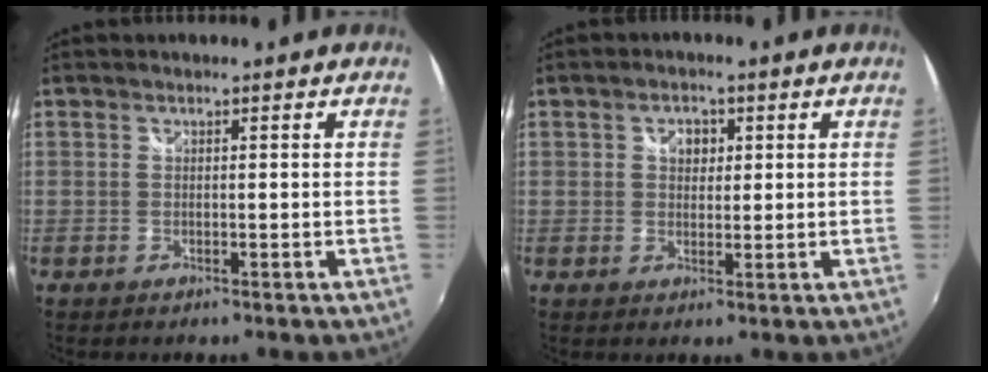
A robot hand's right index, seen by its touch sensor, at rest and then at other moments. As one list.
[{"total": 3.1, "force": [0.9, 2.5, 1.6], "torque": [-0.018, 0.007, 0.013]}]